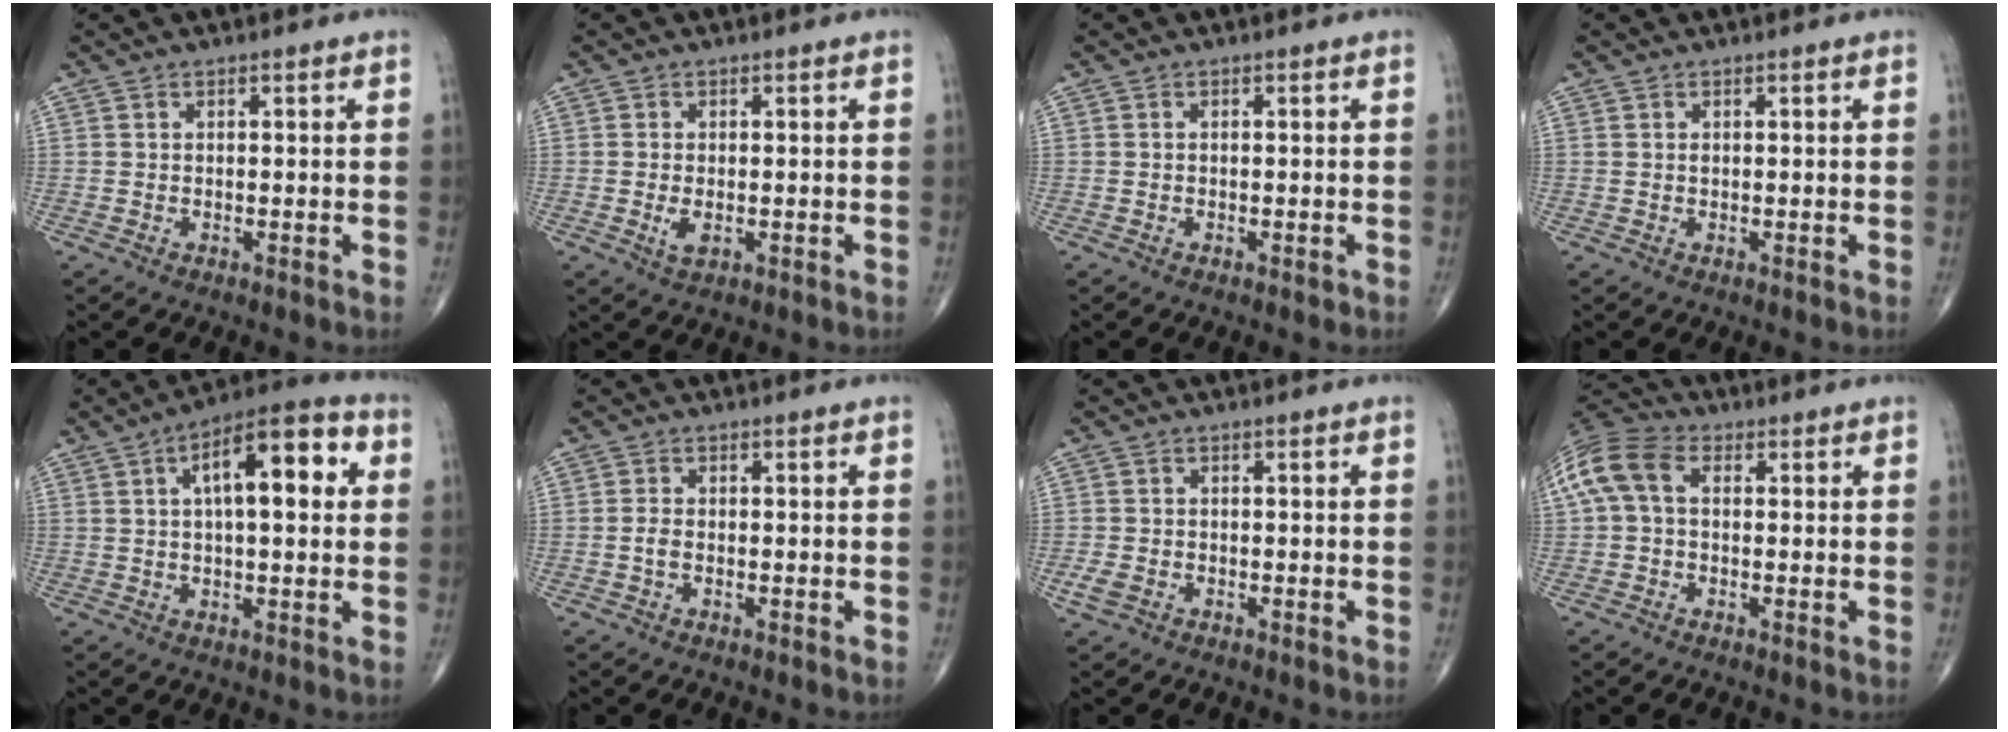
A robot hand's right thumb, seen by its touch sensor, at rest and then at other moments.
{"total": 2.5, "force": [-0.4, 1.3, 2.1], "torque": [-0.043, -0.006, -0.007]}
{"total": 0.6, "force": [-0.3, 0.2, 0.4], "torque": [-0.005, -0.001, -0.005]}
{"total": 0.0}
{"total": 14.4, "force": [3.7, 5.6, 12.7], "torque": [-0.172, 0.023, 0.046]}
{"total": 1.5, "force": [-0.3, 0.8, 1.2], "torque": [-0.027, 0.001, -0.008]}
{"total": 2.4, "force": [-1.0, 1.6, 1.5], "torque": [-0.037, -0.001, -0.017]}
{"total": 10.1, "force": [1.5, 6.7, 7.5], "torque": [-0.166, 0.033, 0.020]}